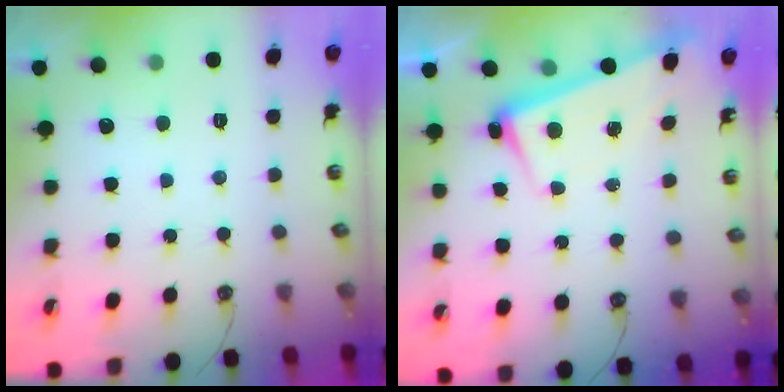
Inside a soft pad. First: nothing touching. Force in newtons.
{"total": 2.6, "press": 2.4, "slide": 0.9}